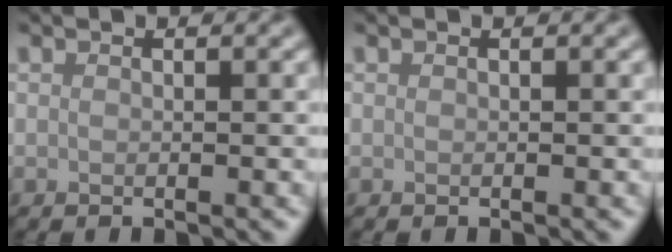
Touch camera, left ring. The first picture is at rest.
{"total": 0.0}